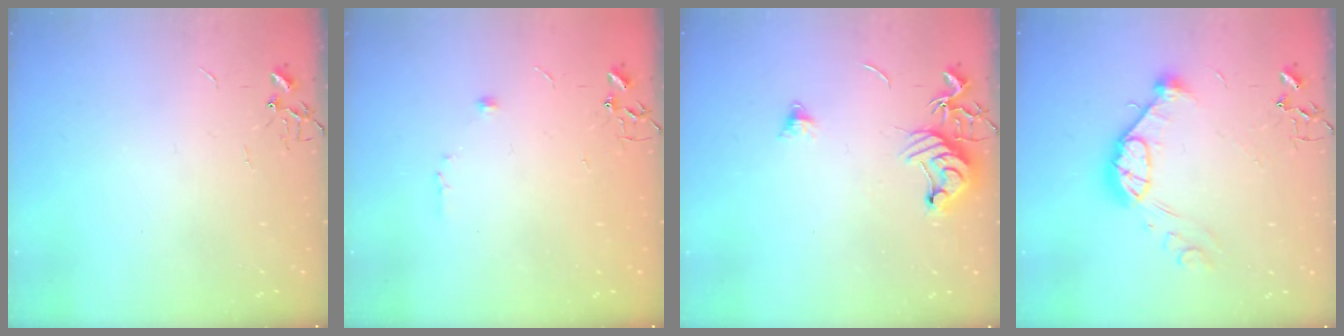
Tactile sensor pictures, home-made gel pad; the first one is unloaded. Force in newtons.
{"total": 6.2, "press": 6.0, "slide": 1.6}
{"total": 9.6, "press": 9.6, "slide": 0.9}
{"total": 13.0, "press": 13.0, "slide": 0.8}